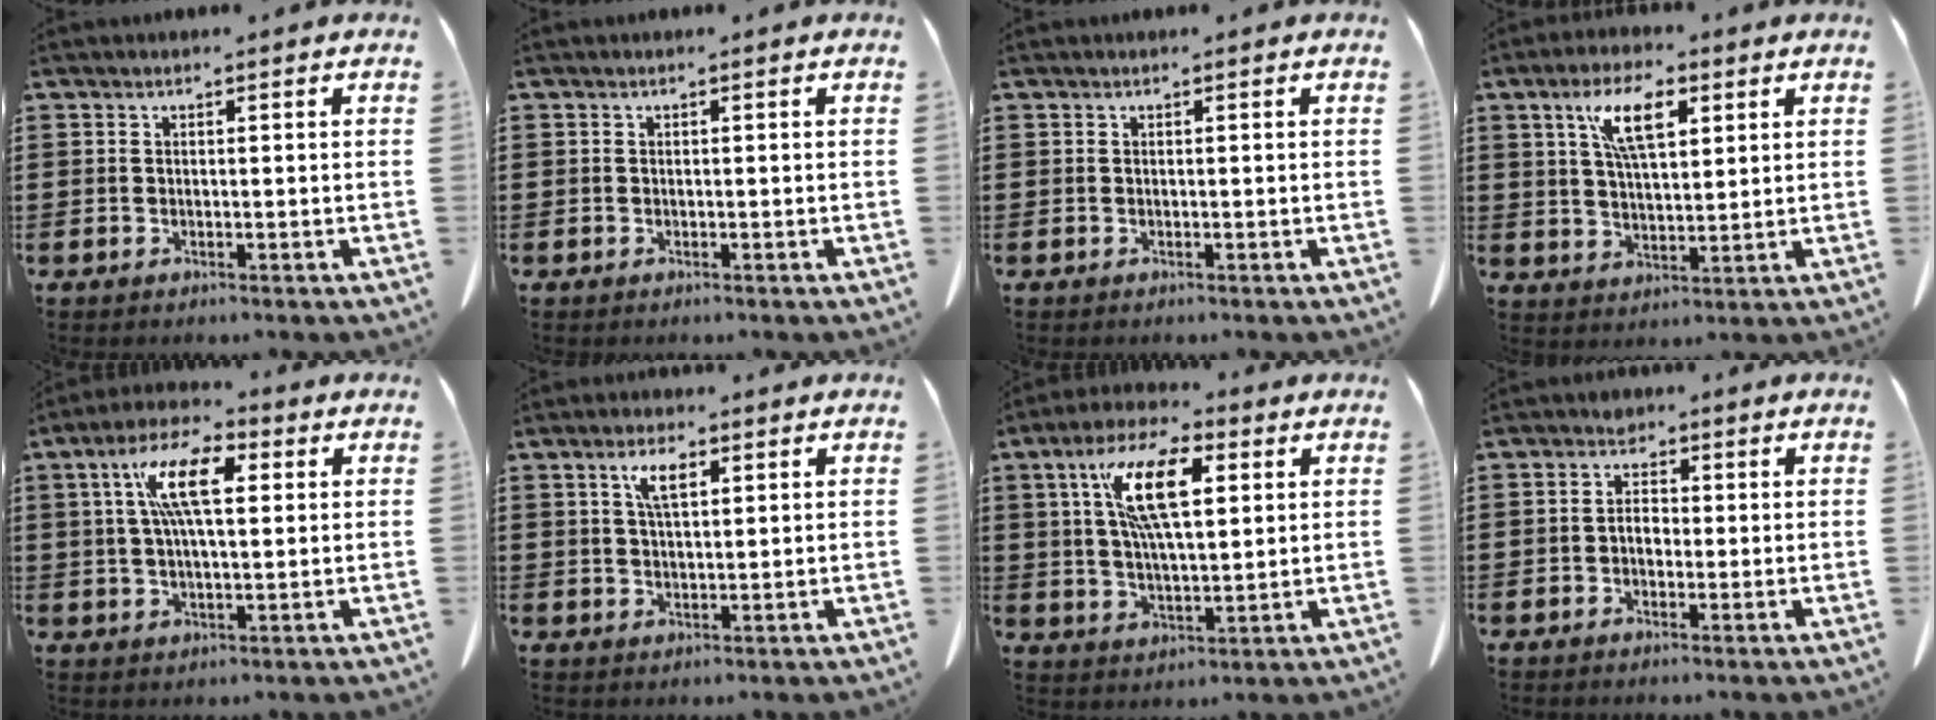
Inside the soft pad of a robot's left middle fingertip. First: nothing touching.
{"total": 0.0}
{"total": 0.0}
{"total": 9.0, "force": [4.2, 3.4, 7.2], "torque": [-0.146, 0.008, 0.073]}
{"total": 9.8, "force": [3.1, 3.5, 8.7], "torque": [-0.187, 0.007, 0.049]}
{"total": 4.8, "force": [2.2, 1.6, 4.0], "torque": [-0.078, 0.005, 0.035]}
{"total": 12.4, "force": [4.6, 4.4, 10.6], "torque": [-0.224, 0.005, 0.077]}
{"total": 2.5, "force": [0.1, 2.0, 1.6], "torque": [-0.028, 0.002, 0.000]}